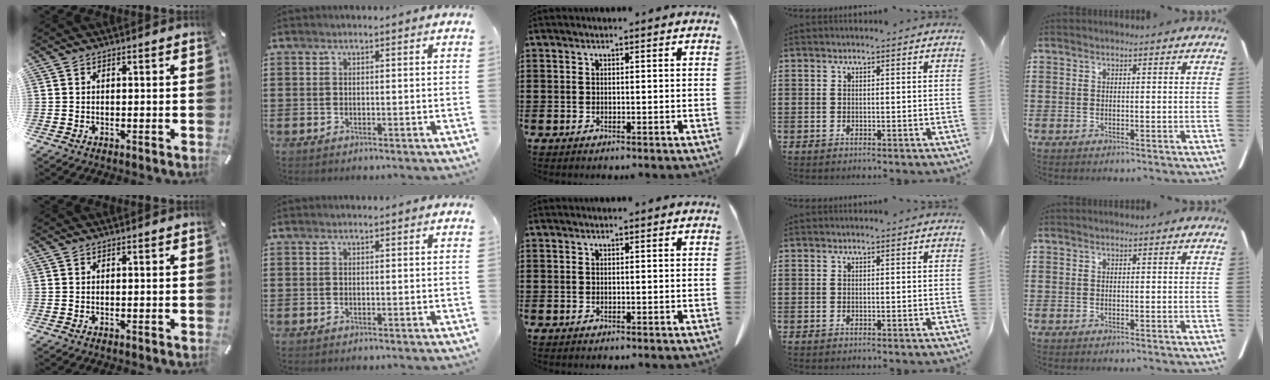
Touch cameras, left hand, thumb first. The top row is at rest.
{}